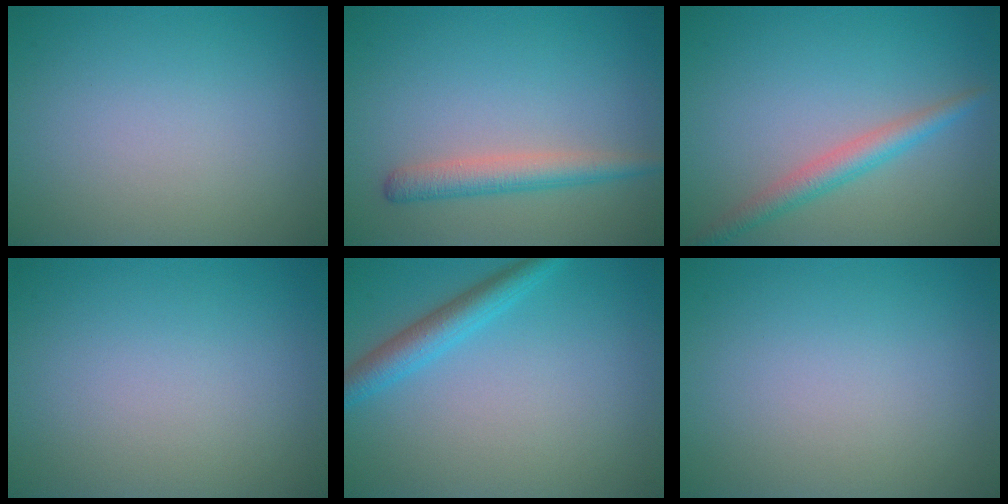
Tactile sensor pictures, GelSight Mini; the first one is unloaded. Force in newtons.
{"total": 2.8, "press": 2.8, "slide": 0.1}
{"total": 2.8, "press": 2.8, "slide": 0.1}
{"total": 0.0}
{"total": 3.1, "press": 3.1, "slide": 0.1}
{"total": 0.0}